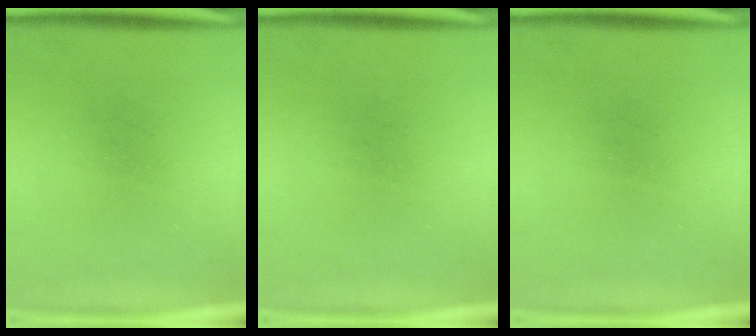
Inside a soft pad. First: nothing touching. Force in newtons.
{"total": 0.0}
{"total": 0.0}